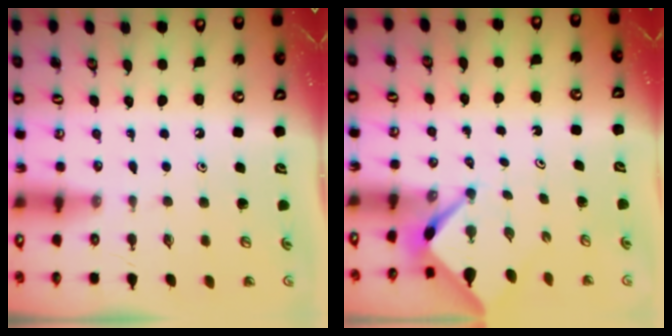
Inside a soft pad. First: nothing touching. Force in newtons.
{"total": 2.4, "press": 2.4, "slide": 0.3}